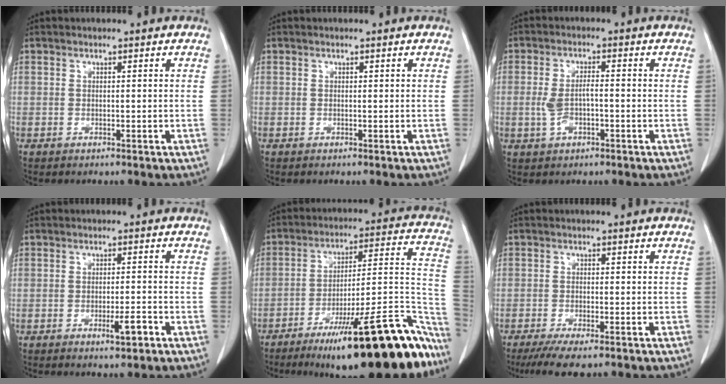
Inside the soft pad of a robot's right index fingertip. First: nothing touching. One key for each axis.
{"total": 0.0}
{"total": 4.3, "fx": -0.9, "fy": 1.8, "fz": 3.8, "tx": -0.083, "ty": 0.009, "tz": -0.013}
{"total": 3.2, "fx": -1.6, "fy": 0.4, "fz": 2.7, "tx": -0.042, "ty": -0.002, "tz": -0.023}
{"total": 27.1, "fx": -18.8, "fy": 4.9, "fz": 18.8, "tx": -0.170, "ty": 0.031, "tz": -0.278}
{"total": 5.7, "fx": -4.2, "fy": 0.7, "fz": 3.8, "tx": -0.063, "ty": -0.015, "tz": -0.067}